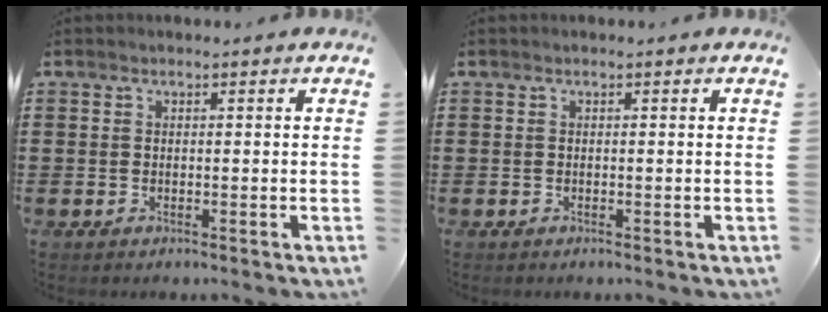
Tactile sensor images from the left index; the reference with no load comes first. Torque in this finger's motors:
{"motor_torque": [0.00, 0.00, 0.00, 0.00]}